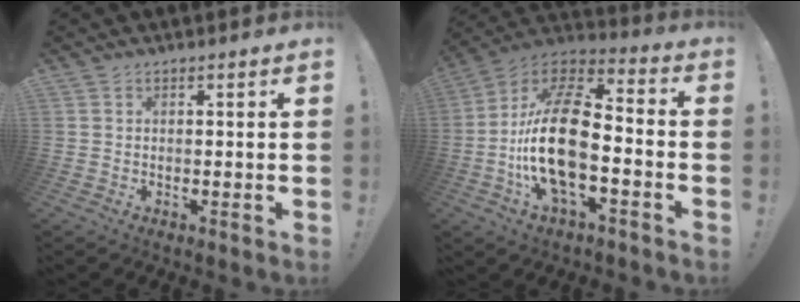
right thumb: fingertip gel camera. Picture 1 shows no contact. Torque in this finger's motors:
{"motor_torque": [2.43, 2.58, 0.41, 0.00, 0.55]}